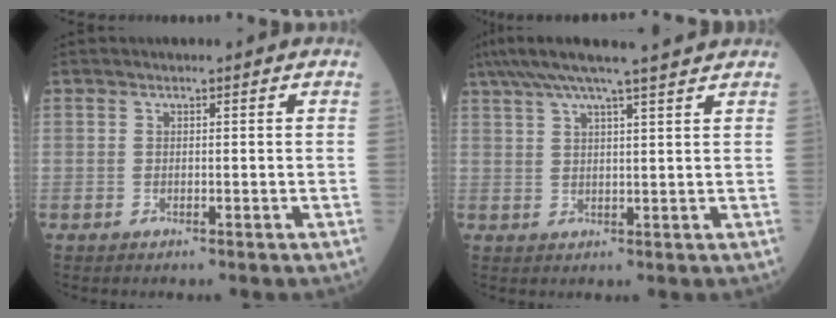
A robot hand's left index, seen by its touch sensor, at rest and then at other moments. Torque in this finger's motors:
{"motor_torque": [0.84, -0.76, 0.10, 0.12]}